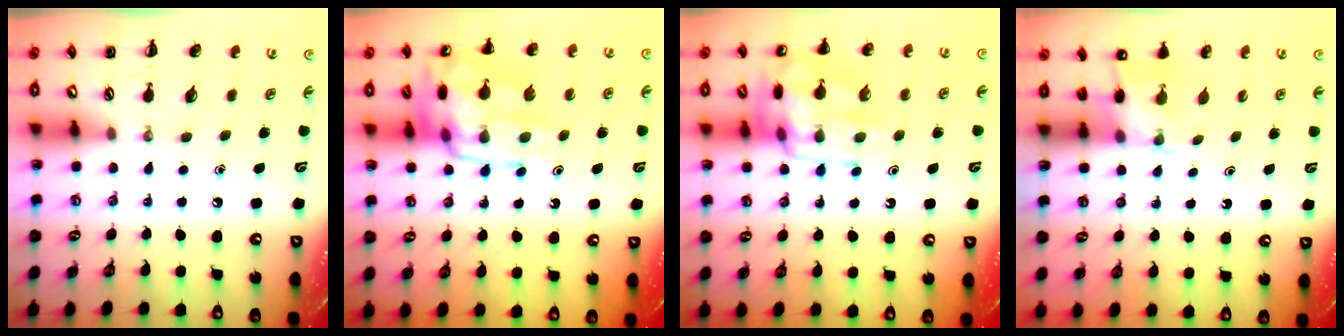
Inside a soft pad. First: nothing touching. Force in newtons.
{"total": 15.6, "press": 15.5, "slide": 1.5}
{"total": 14.7, "press": 14.6, "slide": 1.6}
{"total": 4.0, "press": 3.8, "slide": 1.2}